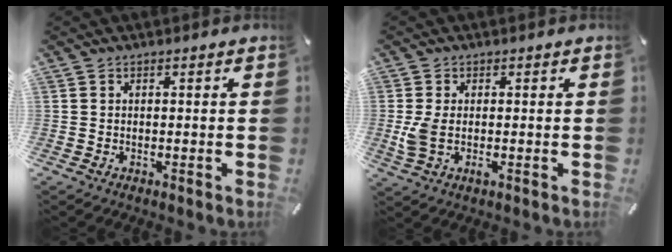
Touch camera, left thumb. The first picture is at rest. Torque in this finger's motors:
{"motor_torque": [0.29, 0.44, 0.31, -0.28, 0.06]}